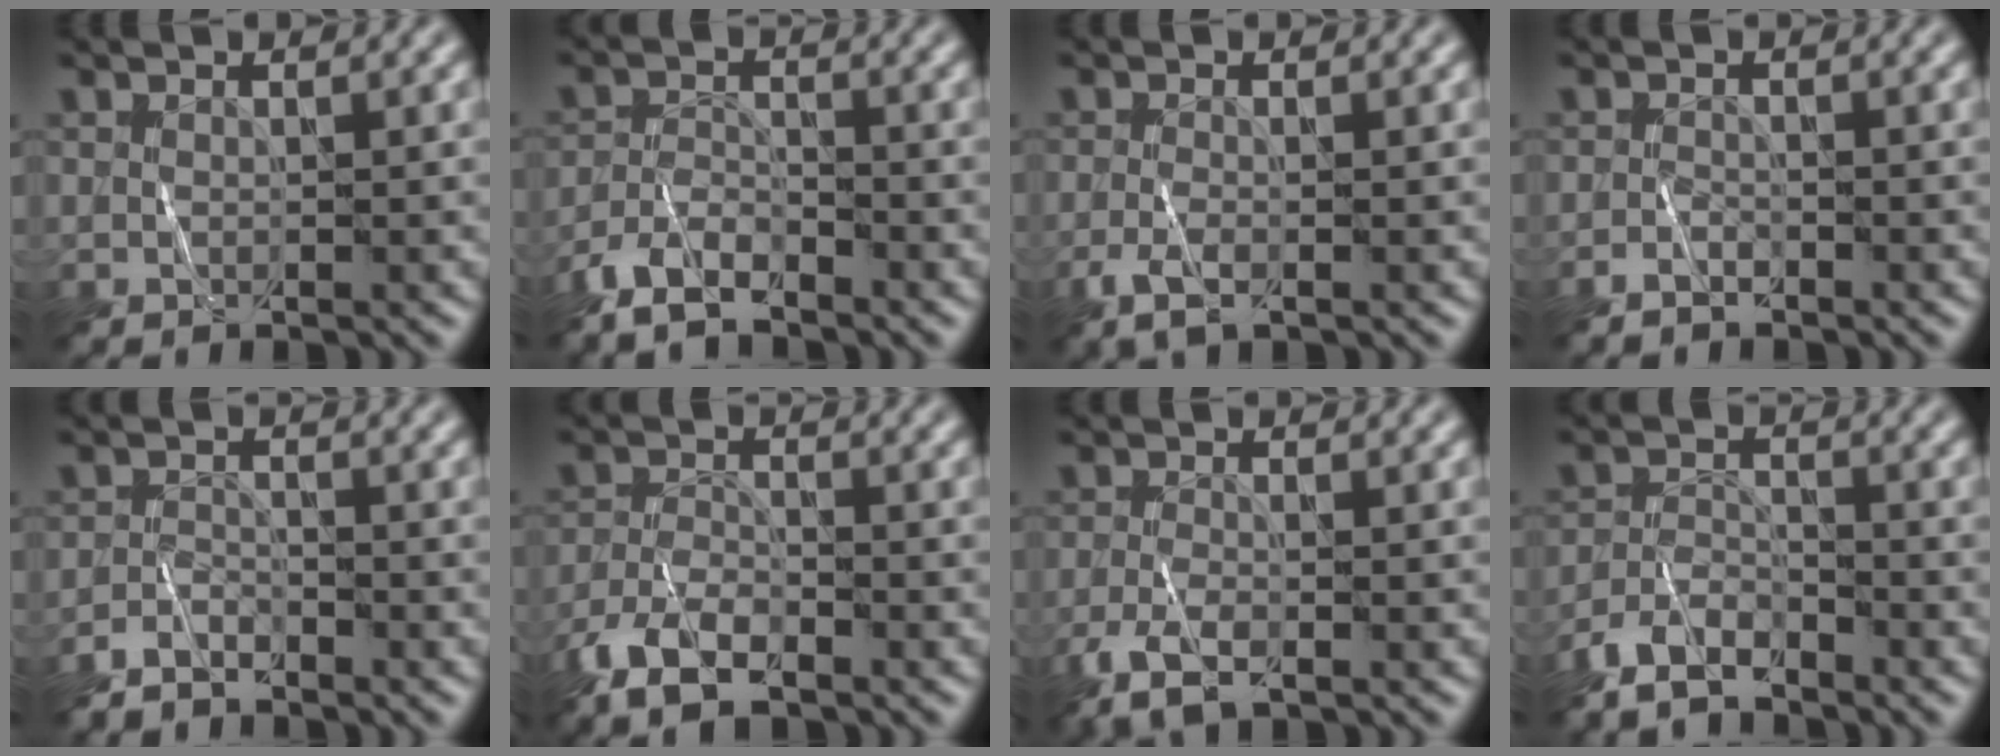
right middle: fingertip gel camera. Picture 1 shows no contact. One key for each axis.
{"total": 5.0, "fx": -4.0, "fy": 1.7, "fz": 2.6, "tx": -0.050, "ty": -0.007, "tz": -0.082}
{"total": 2.3, "fx": -1.1, "fy": 0.8, "fz": 1.9, "tx": -0.045, "ty": -0.005, "tz": -0.028}
{"total": 1.2, "fx": -1.0, "fy": 0.3, "fz": 0.5, "tx": -0.011, "ty": 0.000, "tz": -0.021}
{"total": 1.9, "fx": -1.7, "fy": 0.5, "fz": 0.5, "tx": -0.010, "ty": 0.002, "tz": -0.038}
{"total": 6.4, "fx": -4.4, "fy": 2.6, "fz": 3.9, "tx": -0.078, "ty": -0.009, "tz": -0.089}
{"total": 3.7, "fx": -2.2, "fy": 1.4, "fz": 2.6, "tx": -0.062, "ty": -0.011, "tz": -0.049}
{"total": 4.2, "fx": -3.5, "fy": 1.3, "fz": 1.9, "tx": -0.037, "ty": -0.004, "tz": -0.075}